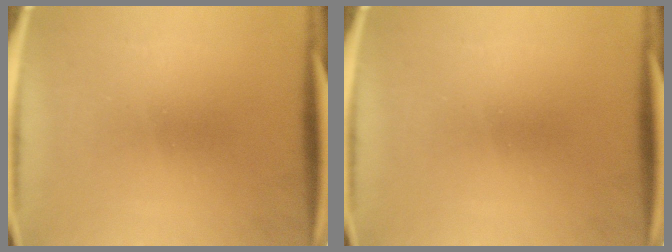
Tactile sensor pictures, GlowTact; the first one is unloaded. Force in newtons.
{"total": 0.0}